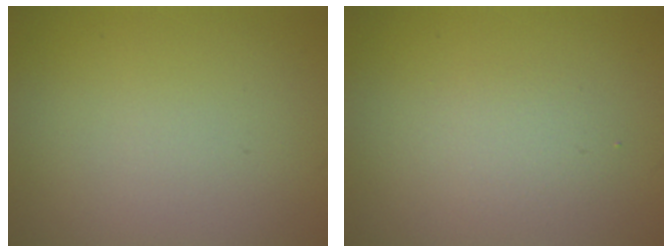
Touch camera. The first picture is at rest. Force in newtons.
{"total": 1.9, "press": 1.9, "slide": 0.1}